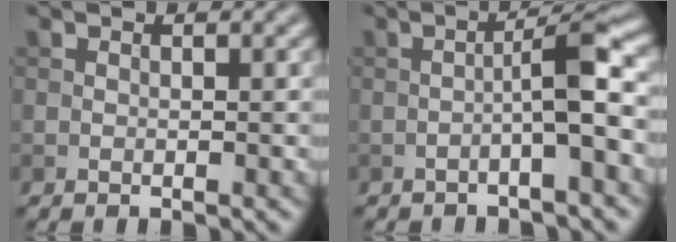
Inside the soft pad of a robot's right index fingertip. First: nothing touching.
{"total": 4.1, "force": [-1.3, 0.3, 3.9], "torque": [-0.064, 0.019, -0.030]}